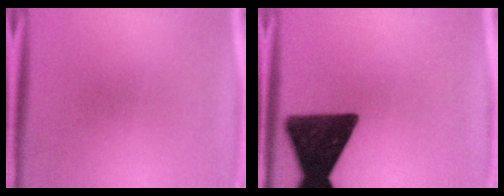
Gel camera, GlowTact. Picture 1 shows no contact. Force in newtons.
{"total": 15.9}